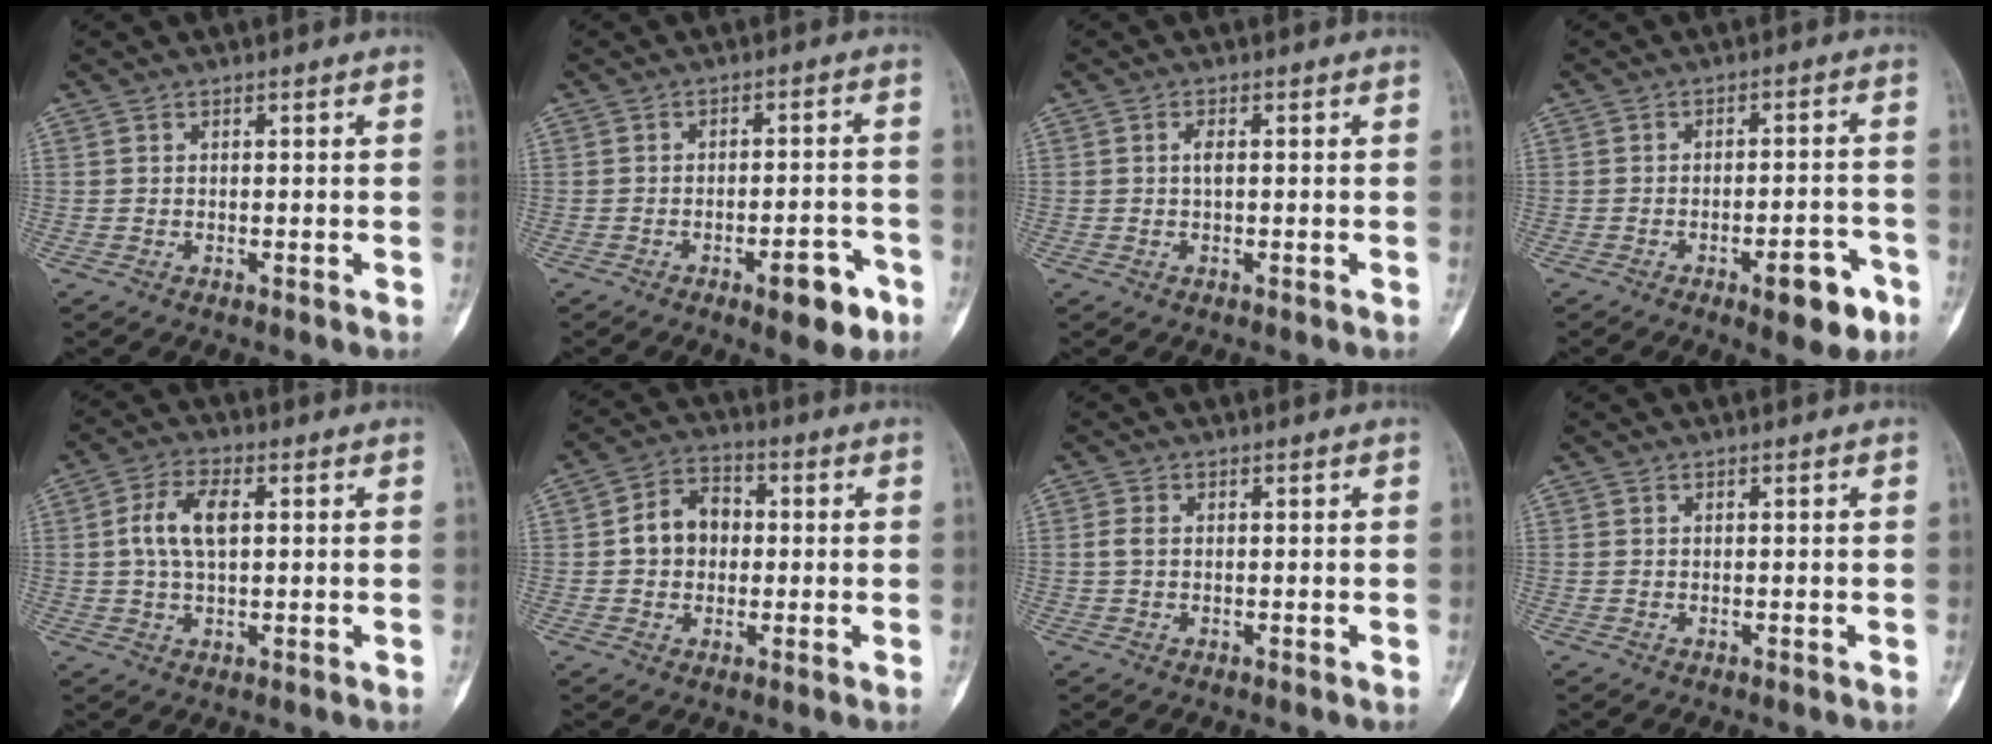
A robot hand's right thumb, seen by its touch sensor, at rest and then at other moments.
{"total": 8.0, "force": [-4.2, 3.0, 6.1], "torque": [-0.063, 0.028, -0.052]}
{"total": 1.5, "force": [0.0, 0.5, 1.4], "torque": [-0.024, 0.002, -0.001]}
{"total": 8.7, "force": [-4.5, 3.2, 6.7], "torque": [-0.071, 0.029, -0.055]}
{"total": 7.4, "force": [1.2, 3.9, 6.2], "torque": [-0.125, 0.009, 0.019]}
{"total": 8.1, "force": [0.2, 6.5, 4.8], "torque": [-0.057, 0.020, -0.006]}
{"total": 1.7, "force": [0.1, 1.1, 1.3], "torque": [-0.032, 0.002, 0.002]}
{"total": 0.0}